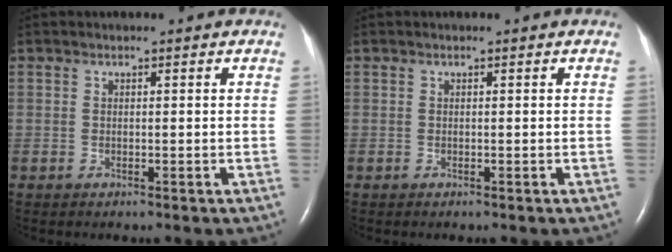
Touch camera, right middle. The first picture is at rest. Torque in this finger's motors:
{"motor_torque": [0.00, 0.01, 0.00, 0.00]}